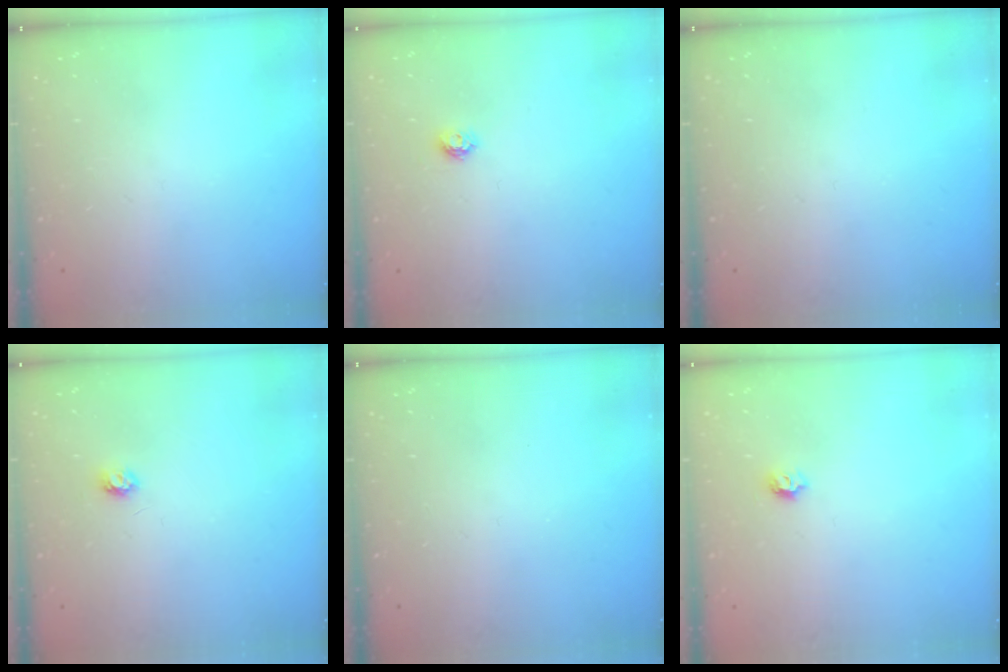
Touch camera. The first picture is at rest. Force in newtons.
{"total": 4.6, "press": 4.6, "slide": 0.5}
{"total": 0.0}
{"total": 3.4, "press": 3.4, "slide": 0.3}
{"total": 0.0}
{"total": 5.5, "press": 5.5, "slide": 0.5}